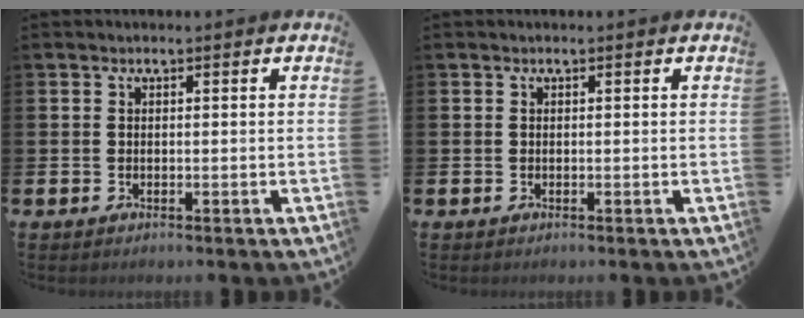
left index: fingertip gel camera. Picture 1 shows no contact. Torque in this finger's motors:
{"motor_torque": [0.00, 0.00, 0.00, 0.00]}